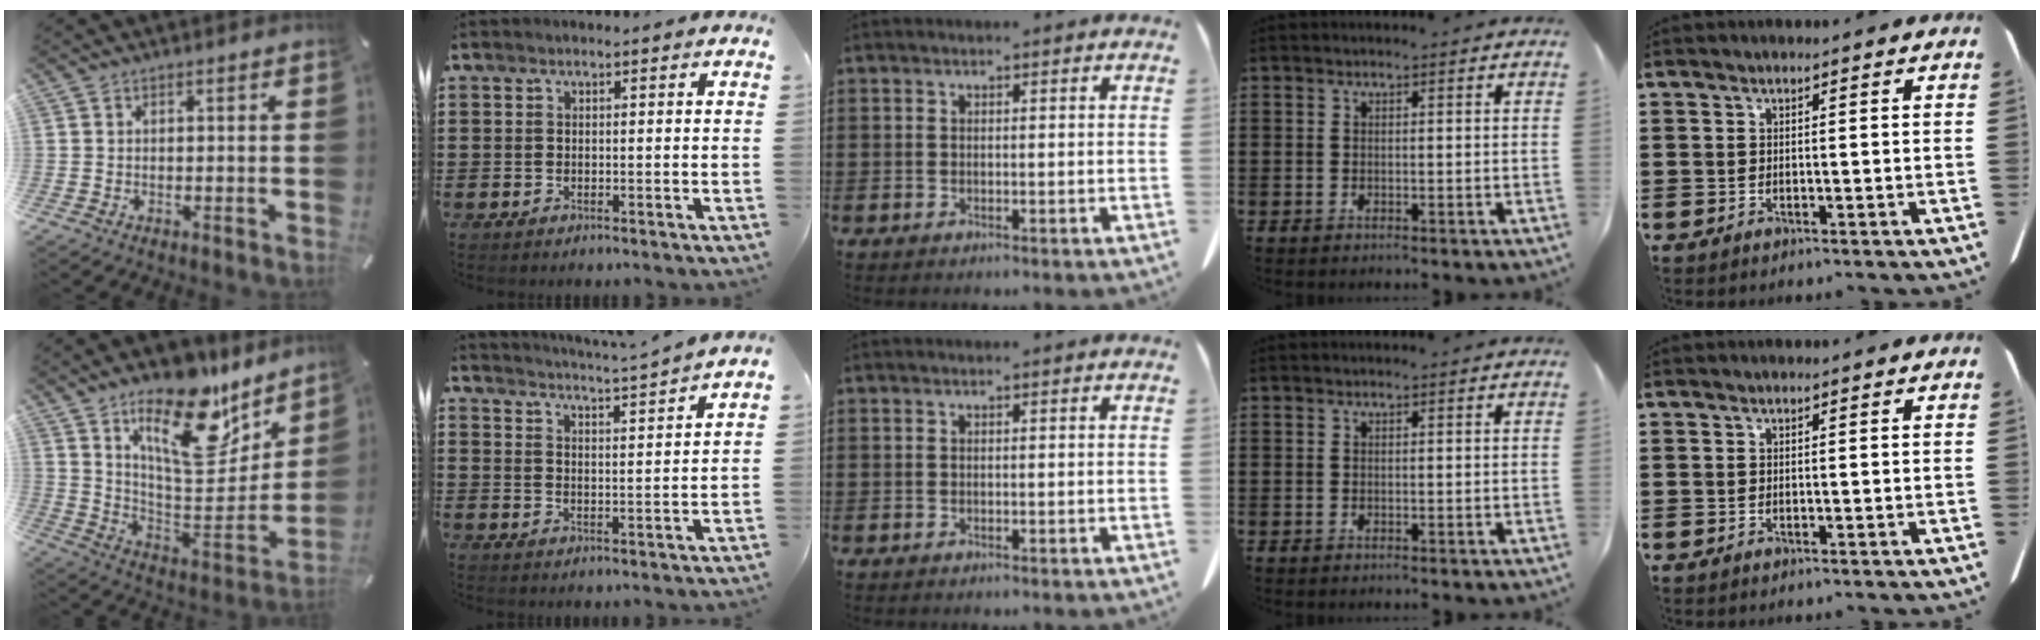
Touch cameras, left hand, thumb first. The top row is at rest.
{"thumb": {"total": 22.7, "force": [15.5, 9.9, 13.2], "torque": [-0.192, -0.113, 0.267]}, "index": {"total": 3.4, "force": [3.2, -1.1, 0.7], "torque": [-0.027, -0.025, 0.050]}}